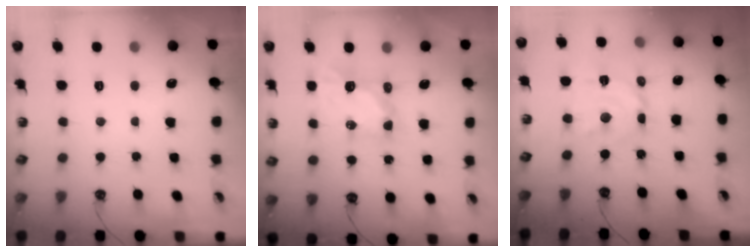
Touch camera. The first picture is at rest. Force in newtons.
{"total": 6.3, "press": 6.3, "slide": 0.2}
{"total": 11.7, "press": 11.7, "slide": 0.9}